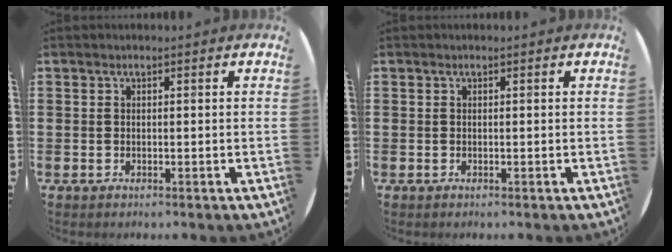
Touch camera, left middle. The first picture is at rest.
{"total": 0.0}